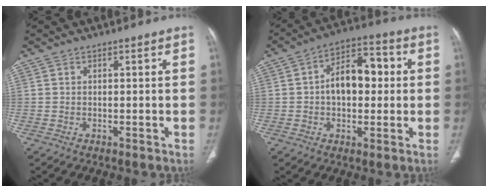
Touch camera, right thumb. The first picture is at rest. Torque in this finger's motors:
{"motor_torque": [0.13, 0.17, 0.28, -0.05, 0.28]}